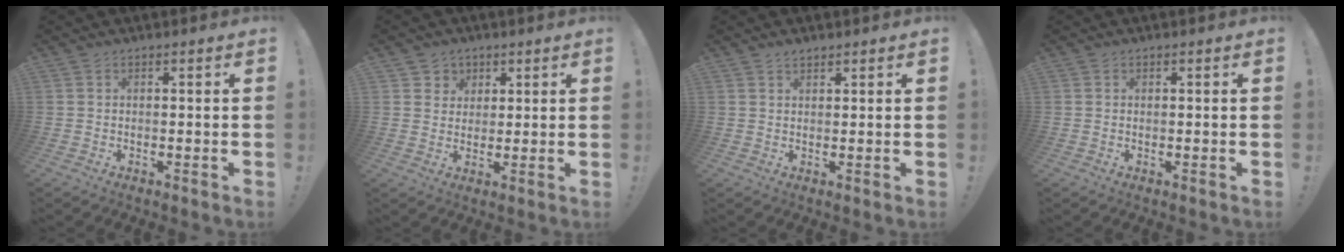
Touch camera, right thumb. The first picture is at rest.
{"total": 4.6, "force": [2.0, 4.1, 0.4], "torque": [-0.006, -0.016, 0.038]}
{"total": 1.8, "force": [1.6, 0.7, 0.6], "torque": [0.001, -0.011, 0.027]}
{"total": 0.0}